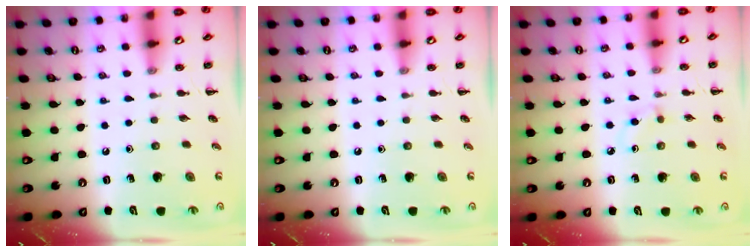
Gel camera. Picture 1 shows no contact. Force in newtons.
{"total": 0.0}
{"total": 1.8, "press": 1.6, "slide": 0.8}